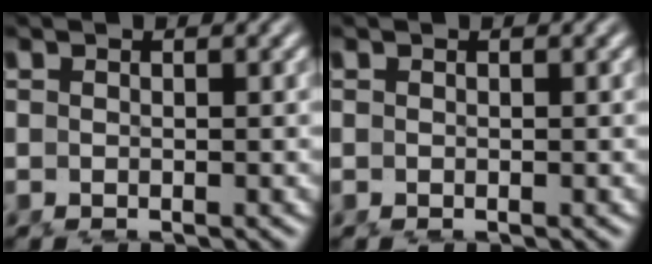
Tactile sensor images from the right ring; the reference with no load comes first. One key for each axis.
{"total": 0.0}